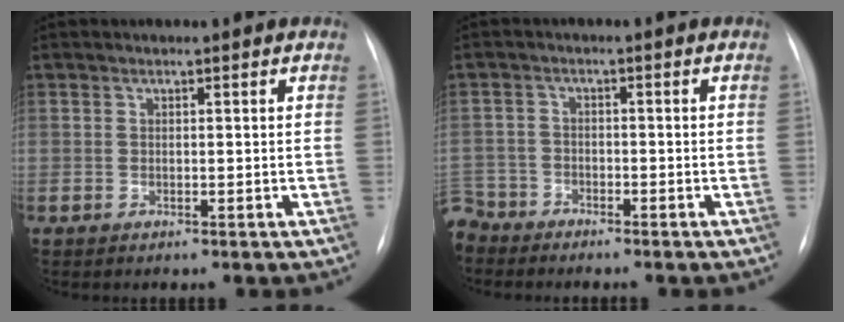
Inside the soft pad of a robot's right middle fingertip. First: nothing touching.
{"total": 5.0, "force": [-4.5, 2.0, -0.3], "torque": [0.016, -0.006, -0.091]}